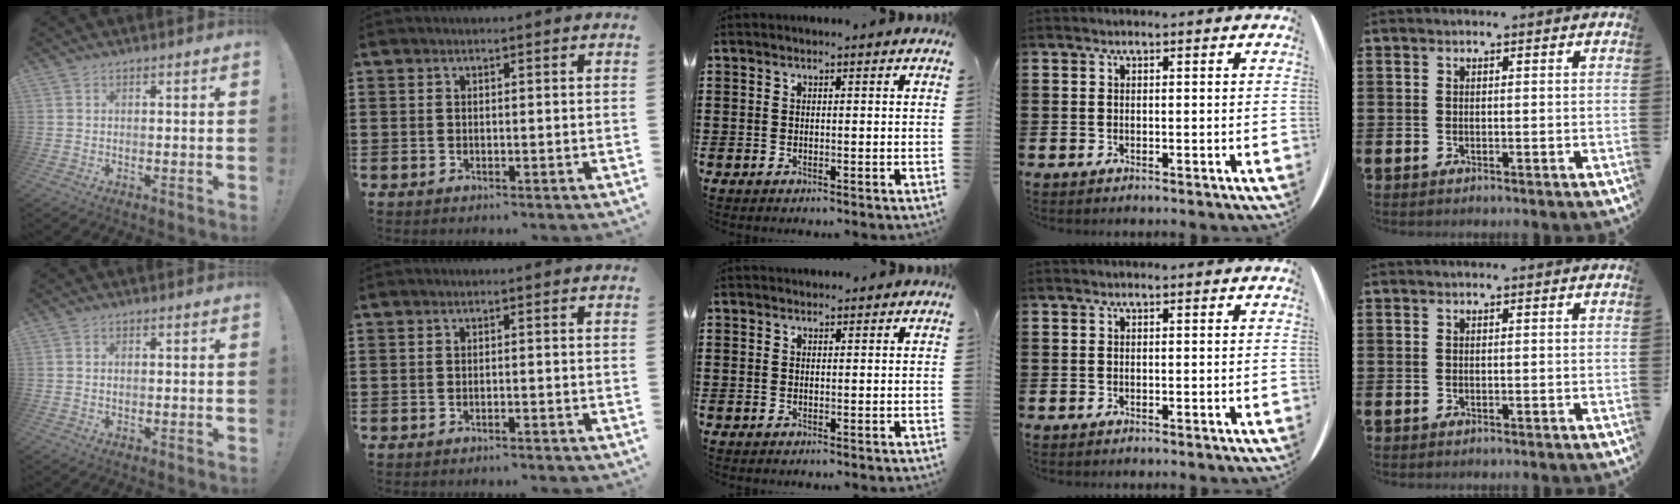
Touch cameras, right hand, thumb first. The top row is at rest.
{"thumb": {"total": 0.8, "force": [0.1, 0.5, 0.6], "torque": [-0.015, 0.004, 0.002]}, "index": {"total": 0.7, "force": [-0.6, -0.1, 0.3], "torque": [-0.009, -0.004, -0.012]}, "middle": {"total": 0.7, "force": [0.5, 0.4, -0.1], "torque": [0.009, -0.001, 0.009]}}